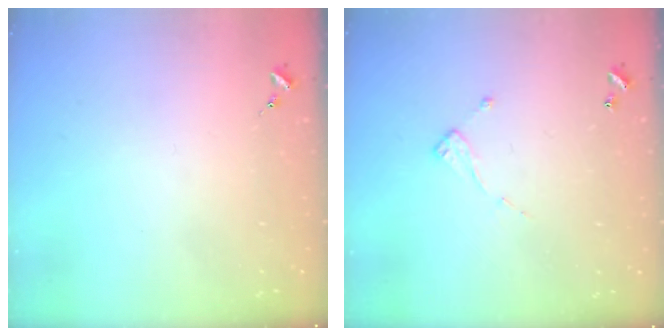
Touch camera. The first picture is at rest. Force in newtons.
{"total": 5.0, "press": 5.0, "slide": 0.4}